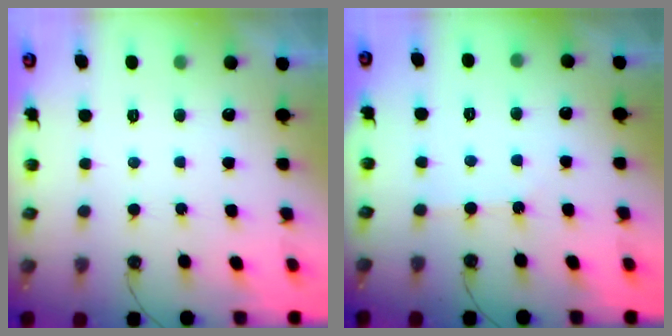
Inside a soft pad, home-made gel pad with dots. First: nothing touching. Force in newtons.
{"total": 2.9, "press": 2.8, "slide": 0.5}